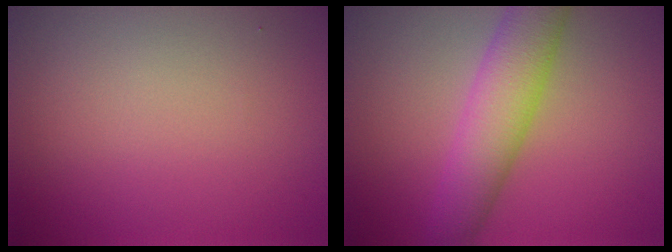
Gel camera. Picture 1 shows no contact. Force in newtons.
{"total": 5.9, "press": 5.8, "slide": 0.3}